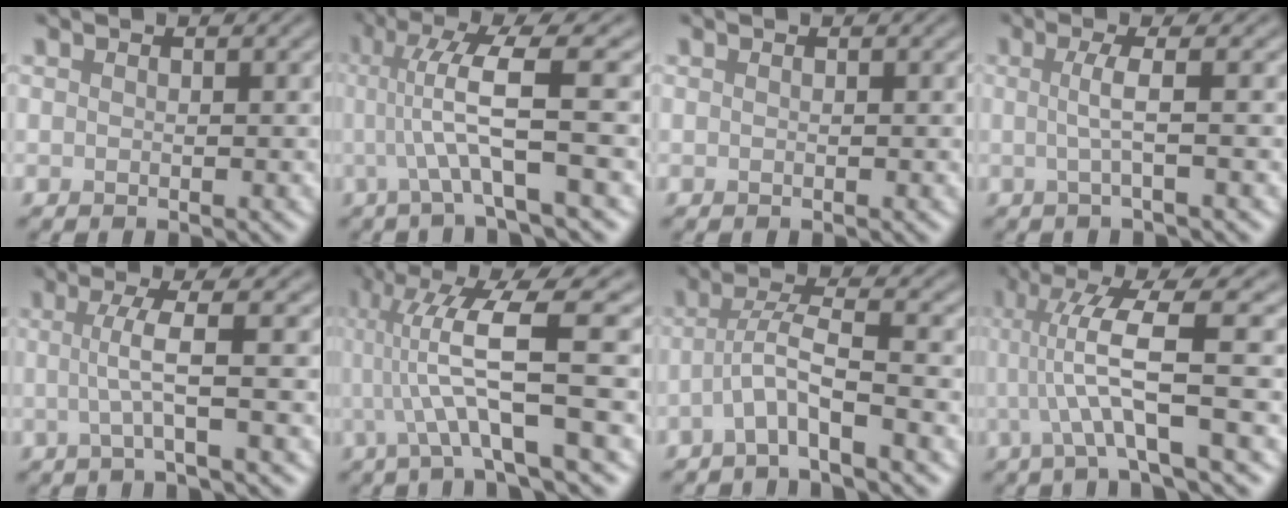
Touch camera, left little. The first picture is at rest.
{"total": 6.2, "force": [0.1, 0.8, 6.1], "torque": [-0.110, 0.005, 0.000]}
{"total": 0.0}
{"total": 2.6, "force": [0.0, 0.6, 2.5], "torque": [-0.046, -0.001, -0.008]}
{"total": 3.4, "force": [-0.1, 0.6, 3.3], "torque": [-0.060, -0.002, -0.009]}
{"total": 8.5, "force": [0.3, 1.4, 8.4], "torque": [-0.141, 0.009, 0.004]}
{"total": 3.8, "force": [-1.8, 0.4, 3.3], "torque": [-0.062, 0.011, -0.044]}
{"total": 6.8, "force": [0.0, 0.9, 6.7], "torque": [-0.117, 0.005, -0.001]}